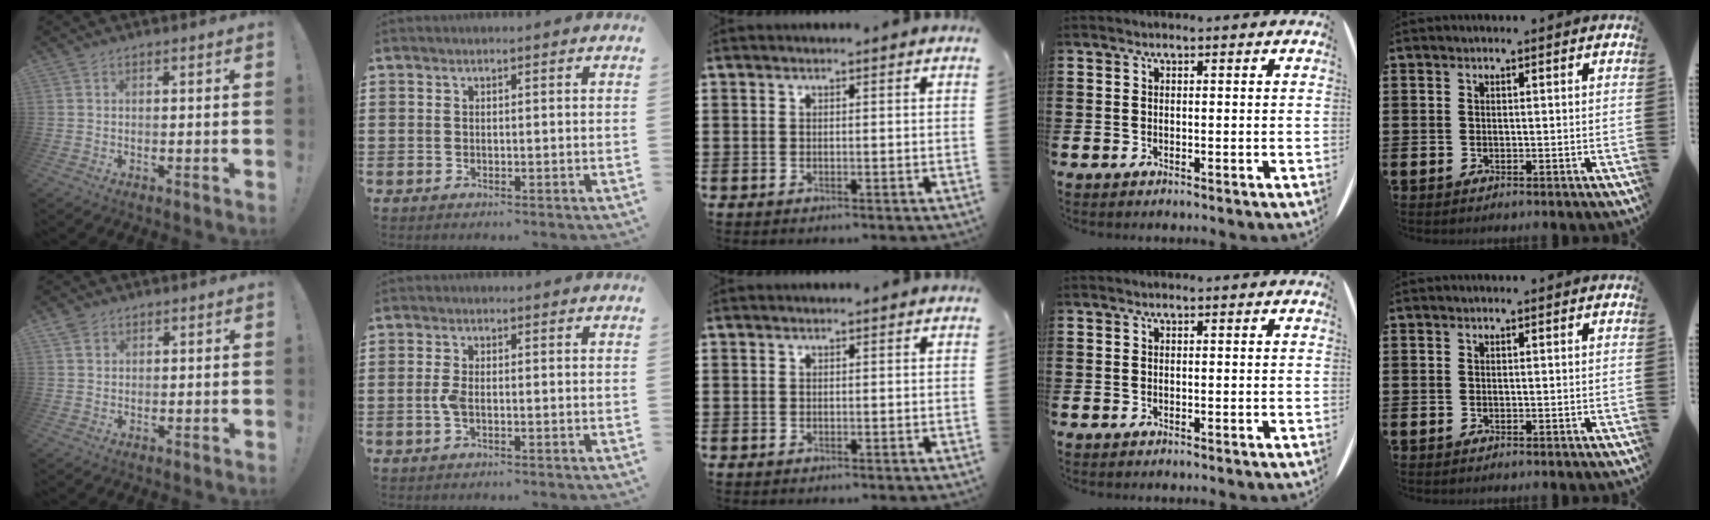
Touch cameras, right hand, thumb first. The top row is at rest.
{"thumb": {"total": 2.4, "force": [1.5, 1.7, 0.7], "torque": [-0.001, -0.007, 0.027]}, "index": {"total": 2.4, "force": [-0.6, 0.9, 2.1], "torque": [-0.060, -0.007, -0.018]}}